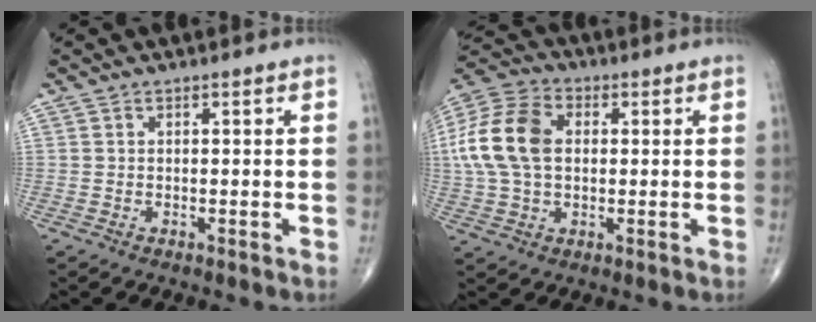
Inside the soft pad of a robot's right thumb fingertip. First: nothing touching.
{"total": 15.0, "force": [1.5, 9.9, 11.2], "torque": [-0.228, 0.023, 0.023]}